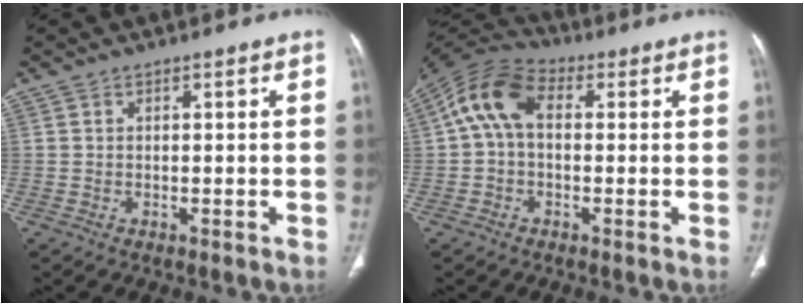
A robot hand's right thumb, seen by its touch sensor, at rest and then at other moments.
{"total": 10.4, "force": [1.3, 6.9, 7.7], "torque": [-0.144, 0.030, 0.010]}